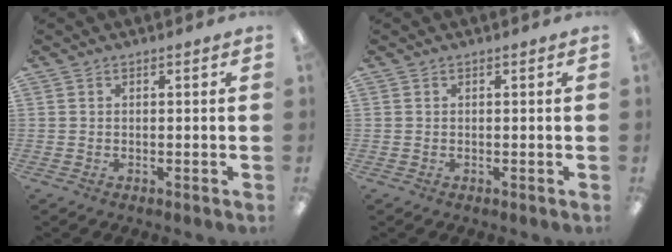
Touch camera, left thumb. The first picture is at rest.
{"total": 0.0}